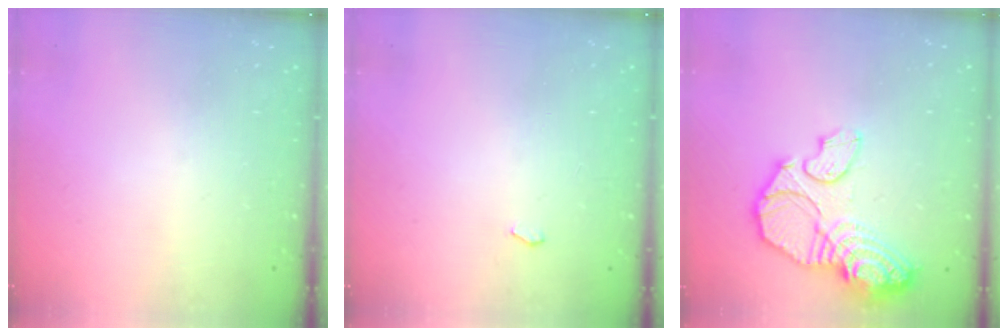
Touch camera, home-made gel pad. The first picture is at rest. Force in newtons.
{"total": 2.6, "press": 2.0, "slide": 1.7}
{"total": 17.2, "press": 17.1, "slide": 1.6}